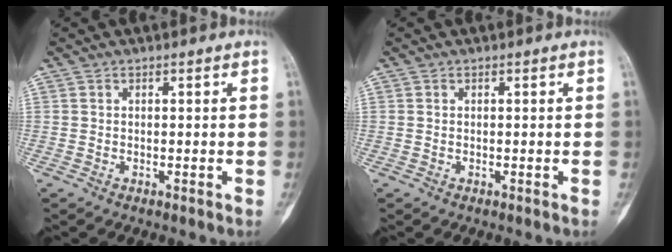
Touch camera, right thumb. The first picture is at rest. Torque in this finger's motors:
{"motor_torque": [-0.47, 0.34, 0.06, -0.02, -0.29]}